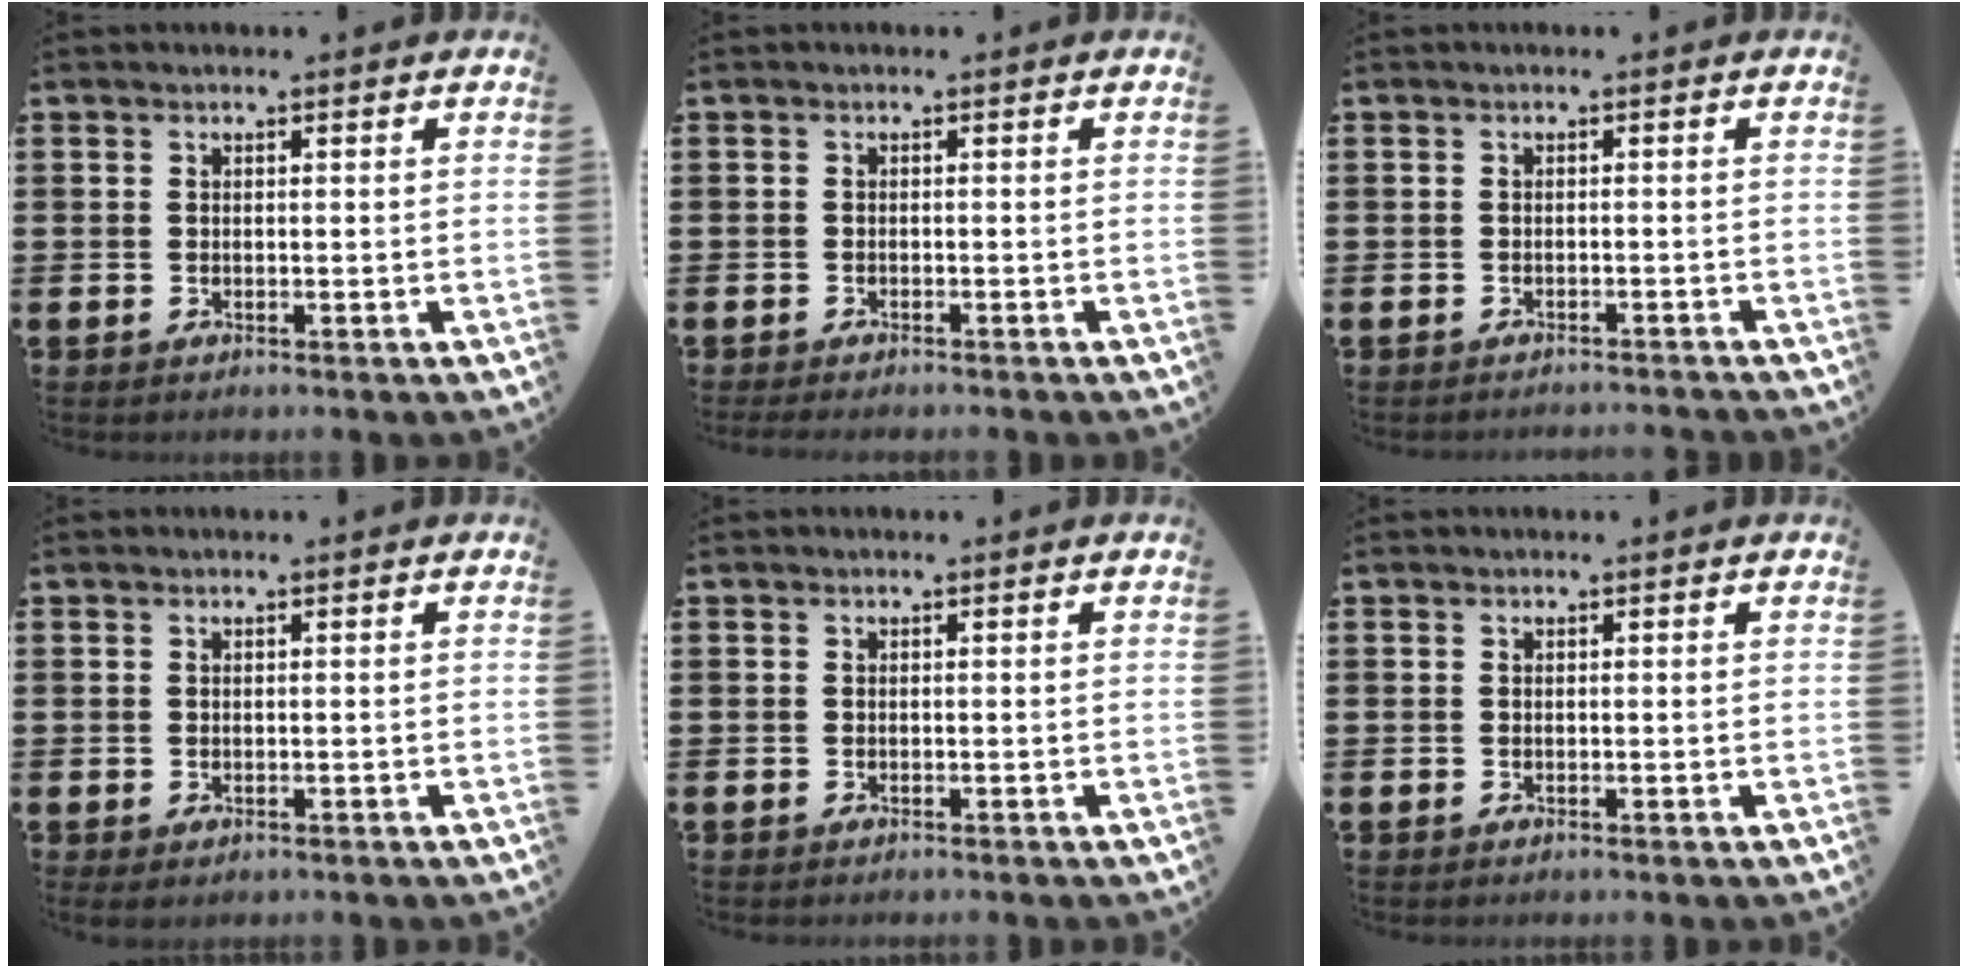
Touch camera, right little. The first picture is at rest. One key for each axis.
{"total": 0.6, "fx": -0.6, "fy": 0.0, "fz": 0.3, "tx": -0.005, "ty": -0.003, "tz": -0.011}
{"total": 0.8, "fx": -0.8, "fy": -0.1, "fz": 0.0, "tx": 0.000, "ty": 0.000, "tz": -0.017}
{"total": 0.0}
{"total": 0.0}
{"total": 0.0}